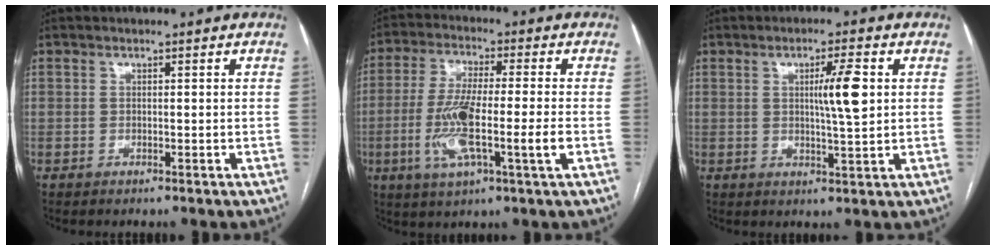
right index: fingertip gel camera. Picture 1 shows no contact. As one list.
[{"total": 11.7, "force": [-2.7, 0.9, 11.3], "torque": [-0.223, -0.008, -0.051]}, {"total": 6.0, "force": [1.2, 0.2, 5.9], "torque": [-0.096, 0.000, 0.019]}]